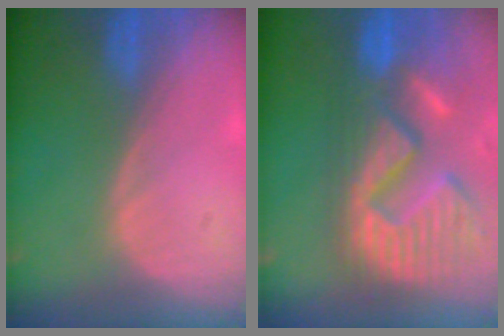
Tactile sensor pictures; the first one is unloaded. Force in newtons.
{"total": 14.9, "press": 12.4, "slide": 8.2}